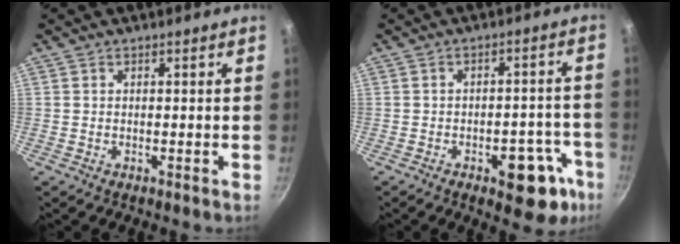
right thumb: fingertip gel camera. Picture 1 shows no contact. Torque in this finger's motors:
{"motor_torque": [2.83, 2.18, 0.82, -0.37, 0.09]}